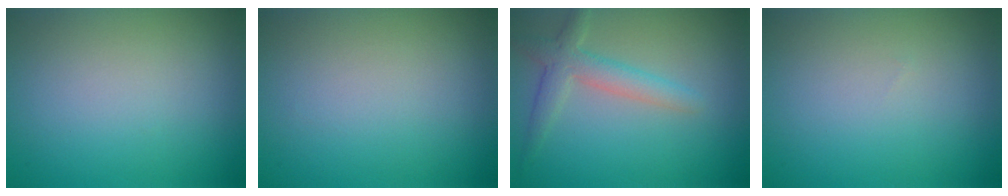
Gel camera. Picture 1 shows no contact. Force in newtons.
{"total": 0.0}
{"total": 3.1, "press": 3.1, "slide": 0.2}
{"total": 0.0}